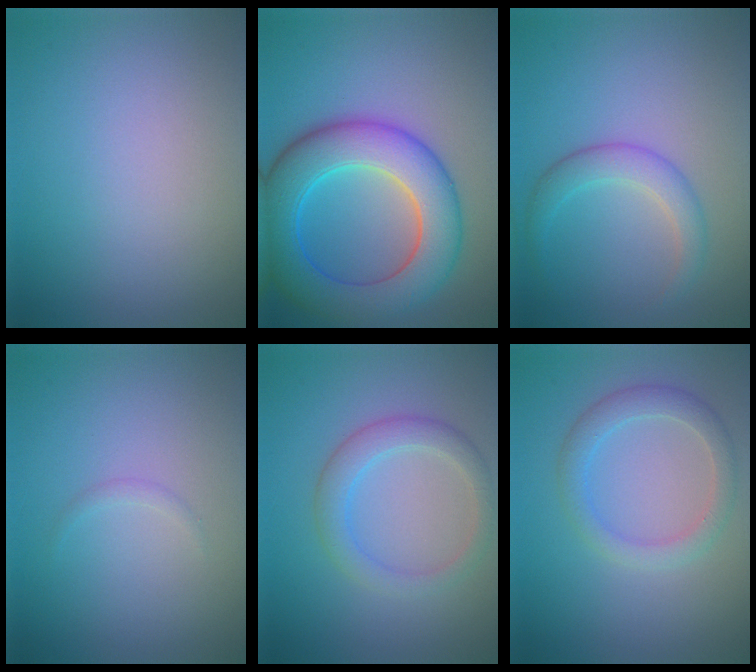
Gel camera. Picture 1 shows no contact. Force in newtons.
{"total": 9.4, "press": 9.4, "slide": 0.5}
{"total": 2.6, "press": 2.6, "slide": 0.1}
{"total": 0.5, "press": 0.5, "slide": 0.0}
{"total": 2.9, "press": 2.9, "slide": 0.1}
{"total": 2.8, "press": 2.8, "slide": 0.1}